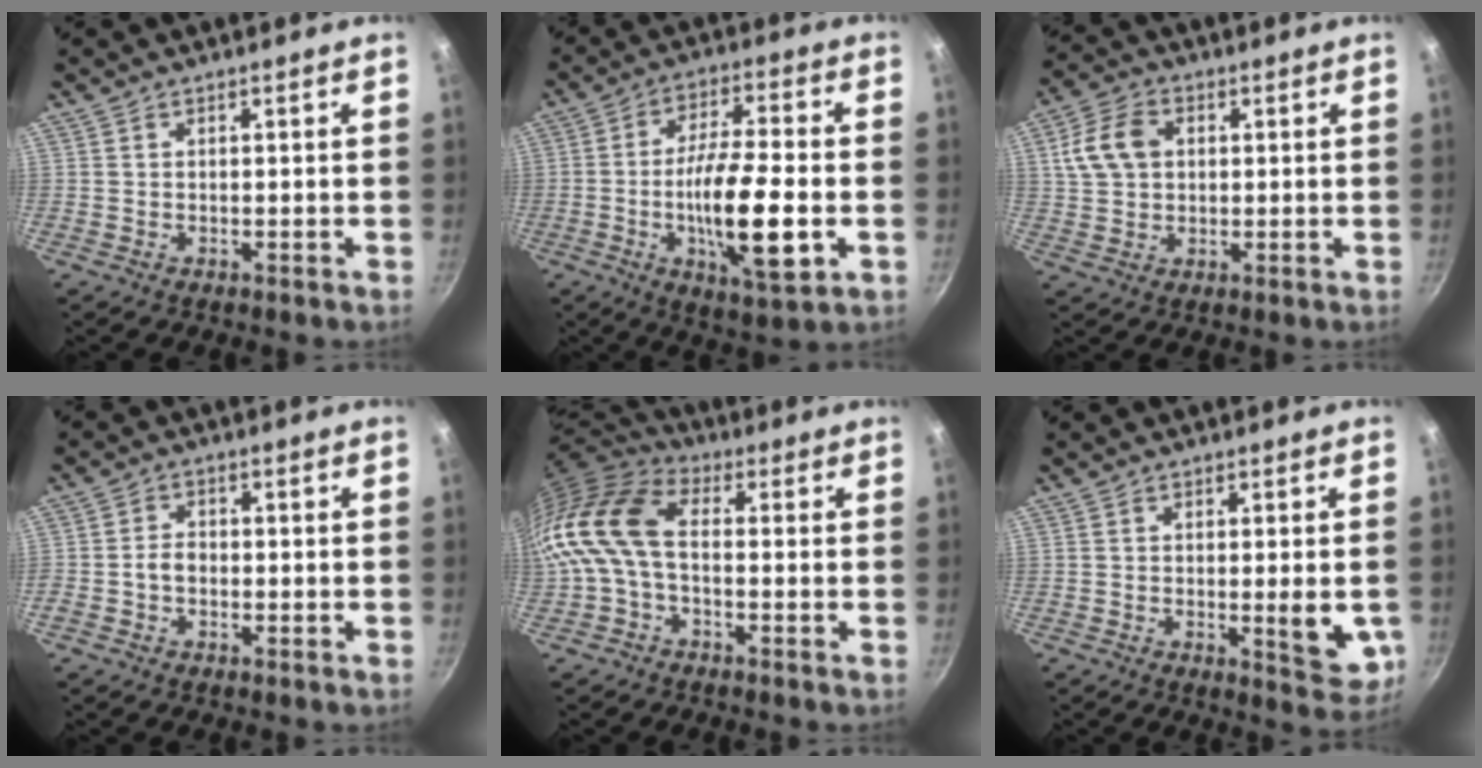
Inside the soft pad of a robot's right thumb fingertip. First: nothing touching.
{"total": 16.8, "force": [-3.7, 4.9, 15.7], "torque": [-0.272, 0.012, -0.066]}
{"total": 9.2, "force": [2.0, 6.8, 5.8], "torque": [-0.099, 0.010, 0.030]}
{"total": 2.7, "force": [-0.8, 2.0, 1.6], "torque": [-0.023, 0.017, -0.019]}
{"total": 14.1, "force": [-1.0, 8.4, 11.2], "torque": [-0.228, 0.026, -0.037]}
{"total": 7.3, "force": [-1.0, 1.9, 7.0], "torque": [-0.088, -0.013, -0.009]}